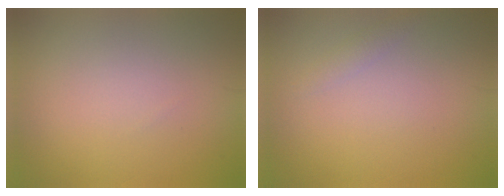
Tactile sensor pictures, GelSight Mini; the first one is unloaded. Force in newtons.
{"total": 0.8, "press": 0.8, "slide": 0.1}